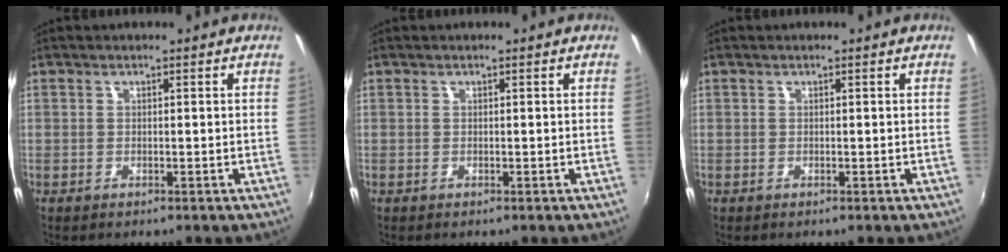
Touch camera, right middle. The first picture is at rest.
{"total": 0.0}
{"total": 0.0}